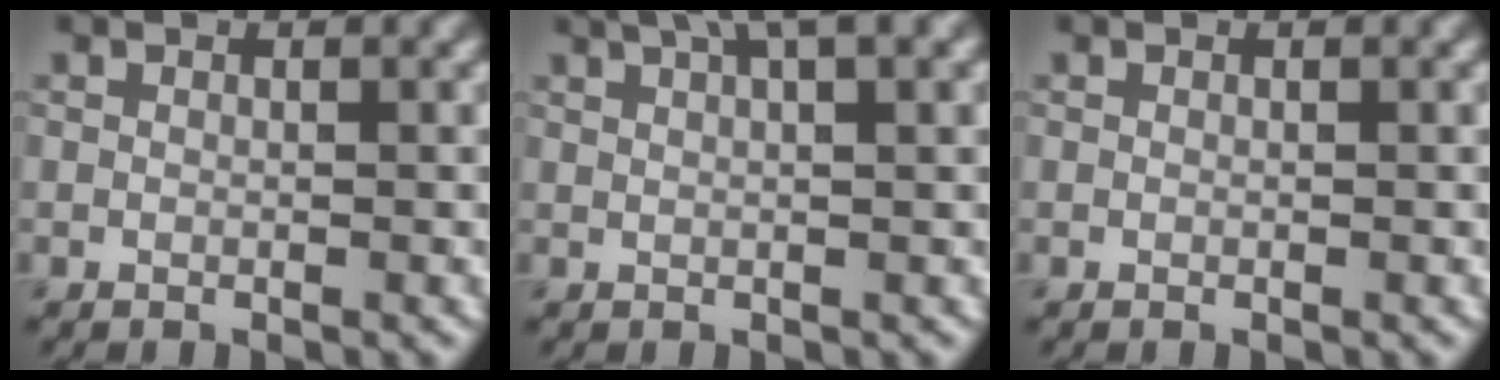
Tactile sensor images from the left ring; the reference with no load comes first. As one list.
[{"total": 4.5, "force": [2.8, 0.8, 3.4], "torque": [-0.042, 0.015, 0.036]}, {"total": 0.0}]